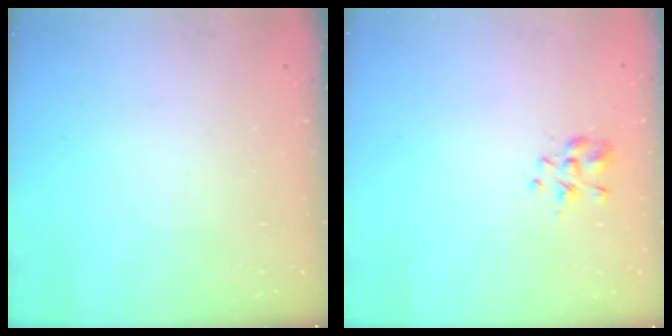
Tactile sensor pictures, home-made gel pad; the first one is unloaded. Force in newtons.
{"total": 2.5, "press": 2.3, "slide": 0.8}